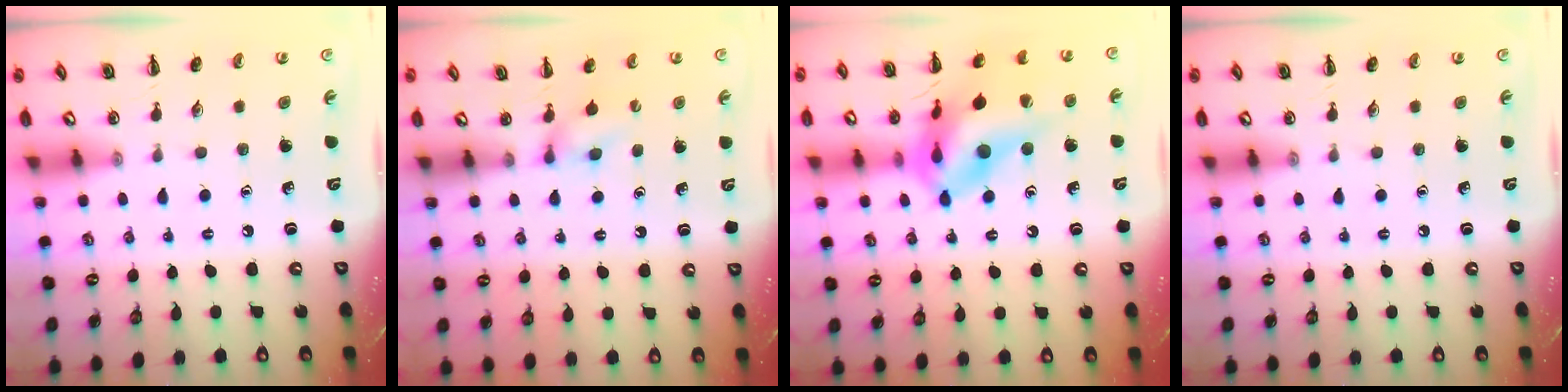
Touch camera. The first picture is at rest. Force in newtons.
{"total": 5.1, "press": 4.8, "slide": 1.7}
{"total": 17.9, "press": 17.5, "slide": 3.6}
{"total": 0.0}